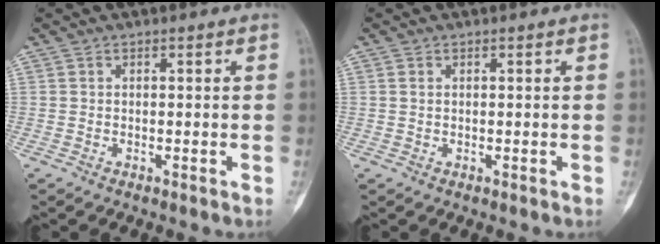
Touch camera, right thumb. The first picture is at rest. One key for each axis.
{"total": 0.7, "fx": 0.2, "fy": 0.5, "fz": 0.5, "tx": -0.012, "ty": 0.001, "tz": 0.005}